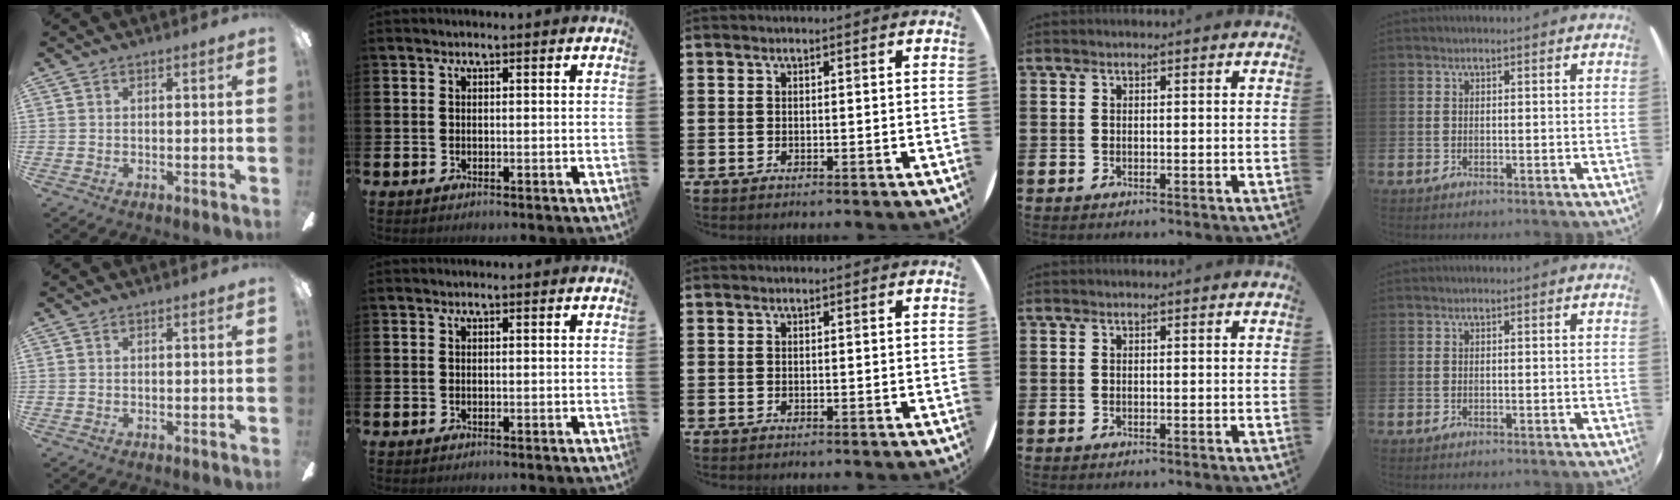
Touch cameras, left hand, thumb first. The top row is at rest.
{}